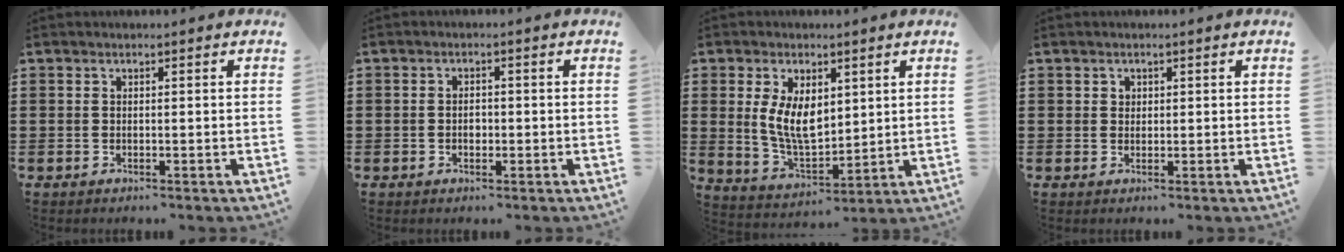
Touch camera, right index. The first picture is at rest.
{"total": 1.7, "force": [-0.2, 1.0, 1.4], "torque": [-0.026, 0.003, -0.005]}
{"total": 7.4, "force": [1.8, 4.3, 5.8], "torque": [-0.118, 0.002, 0.032]}
{"total": 1.1, "force": [0.5, 1.0, 0.2], "torque": [-0.007, 0.003, 0.011]}